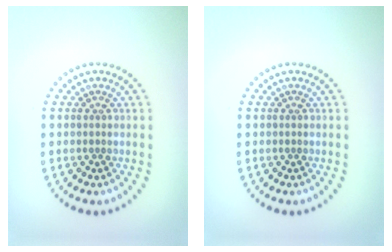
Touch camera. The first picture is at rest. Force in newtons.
{"total": 0.0}